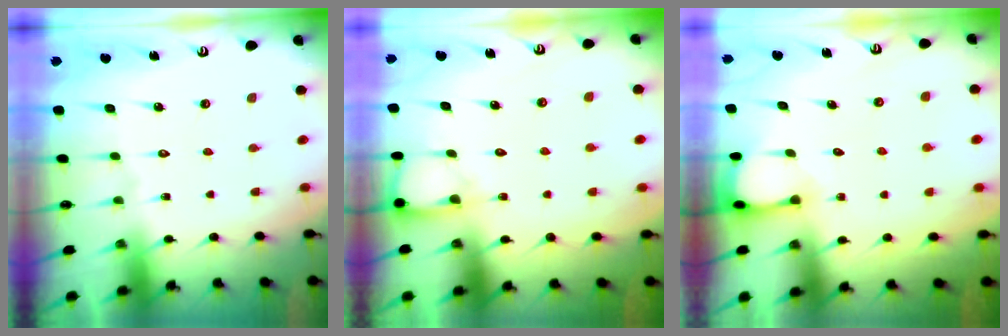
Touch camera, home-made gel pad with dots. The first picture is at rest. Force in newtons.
{"total": 4.2, "press": 4.2, "slide": 0.6}
{"total": 1.8, "press": 1.8, "slide": 0.1}